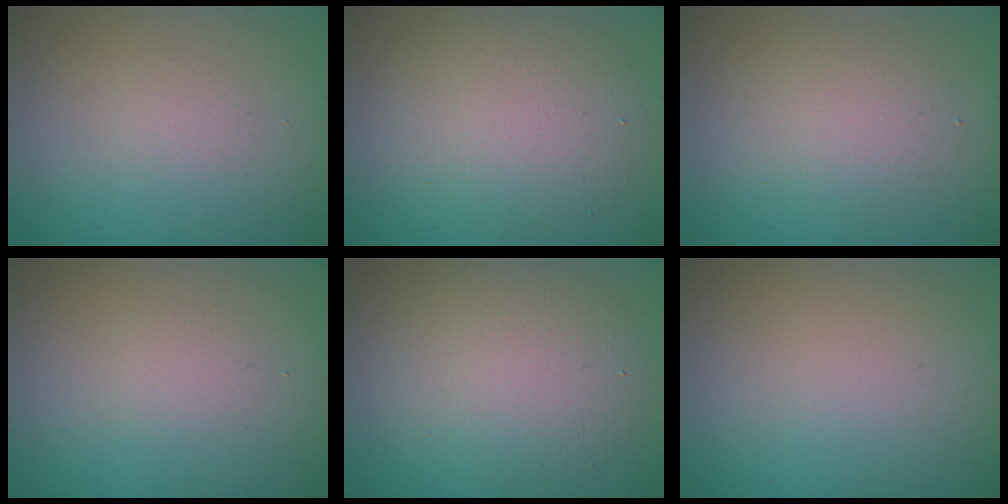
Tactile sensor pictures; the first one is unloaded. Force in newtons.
{"total": 5.3, "press": 5.3, "slide": 0.1}
{"total": 2.7, "press": 2.7, "slide": 0.2}
{"total": 0.9, "press": 0.9, "slide": 0.2}
{"total": 5.3, "press": 5.3, "slide": 0.1}
{"total": 0.0}